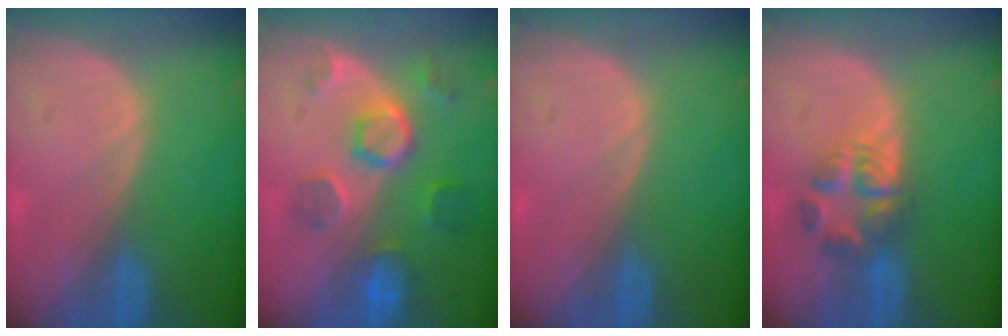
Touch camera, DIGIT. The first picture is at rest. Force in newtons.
{"total": 8.6, "press": 7.7, "slide": 4.0}
{"total": 0.0}
{"total": 5.5, "press": 5.4, "slide": 1.1}